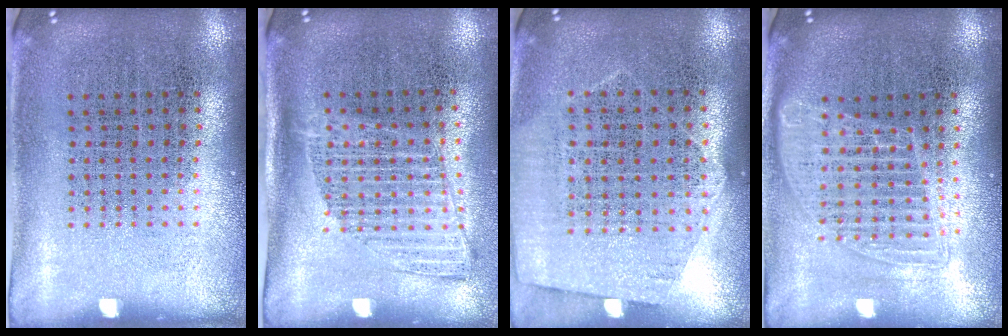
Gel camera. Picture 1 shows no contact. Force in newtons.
{"total": 1.3, "press": 1.1, "slide": 0.7}
{"total": 1.3, "press": 1.1, "slide": 0.7}
{"total": 1.5, "press": 1.3, "slide": 0.7}